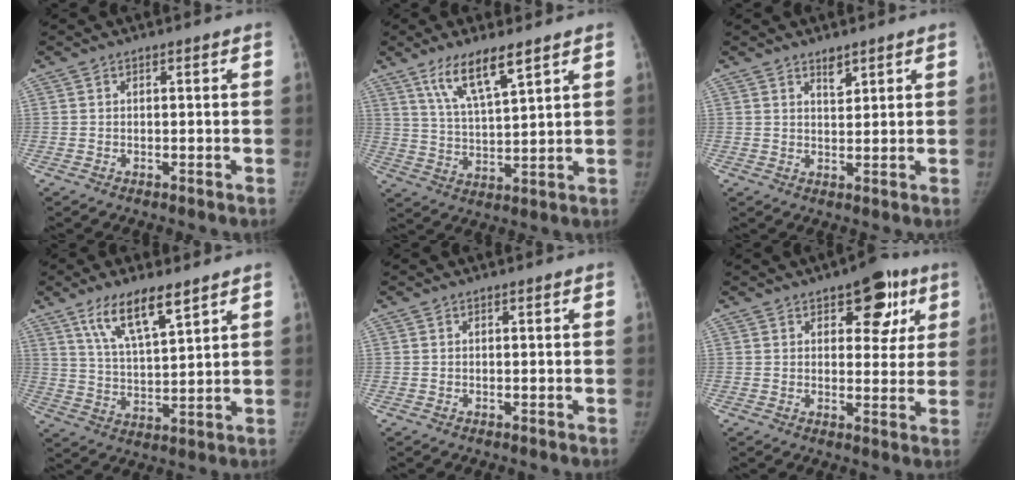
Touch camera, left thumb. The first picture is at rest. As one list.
[{"total": 9.5, "force": [6.1, 2.0, 7.0], "torque": [-0.124, -0.031, 0.123]}, {"total": 2.4, "force": [1.8, 1.1, 1.2], "torque": [-0.011, -0.015, 0.033]}, {"total": 10.5, "force": [6.8, 2.8, 7.5], "torque": [-0.124, -0.034, 0.133]}, {"total": 0.0}, {"total": 10.1, "force": [4.9, 5.6, 6.9], "torque": [-0.041, -0.012, 0.057]}]